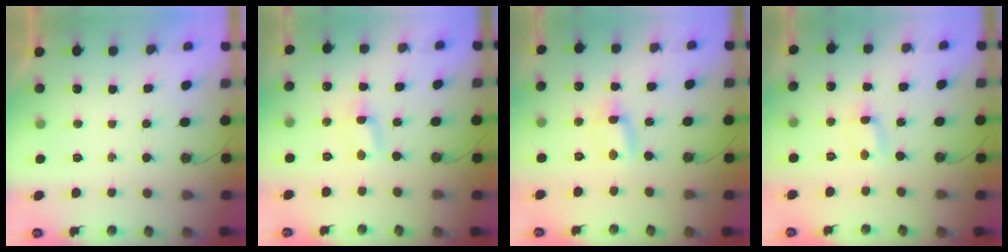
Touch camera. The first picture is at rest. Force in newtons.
{"total": 1.6, "press": 1.5, "slide": 0.2}
{"total": 1.1, "press": 1.1, "slide": 0.1}
{"total": 0.6, "press": 0.3, "slide": 0.5}